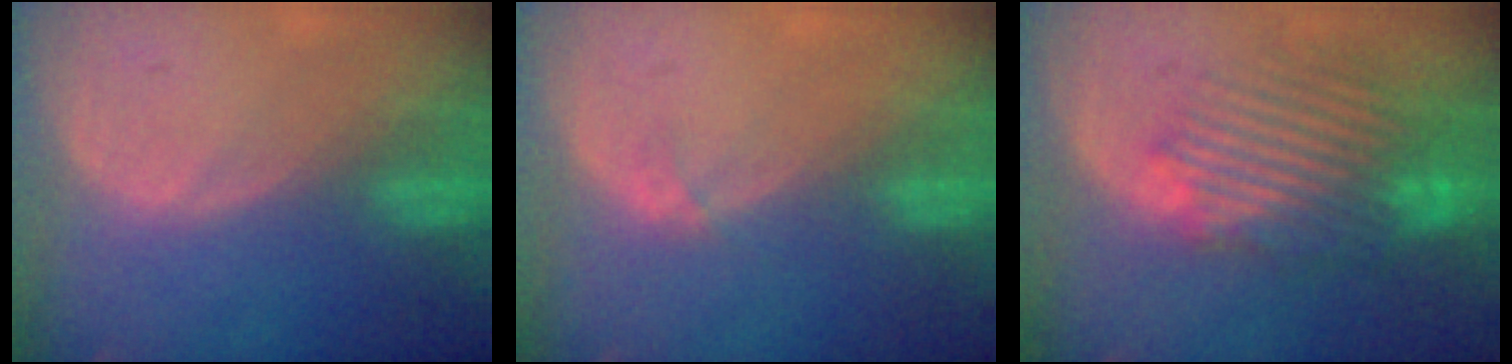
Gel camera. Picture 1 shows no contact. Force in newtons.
{"total": 1.2, "press": 0.9, "slide": 0.7}
{"total": 10.2, "press": 9.1, "slide": 4.7}